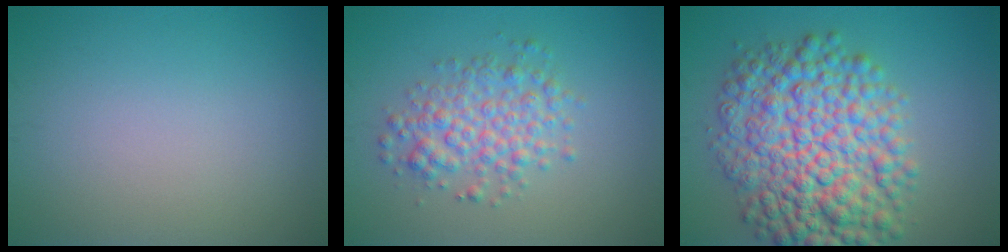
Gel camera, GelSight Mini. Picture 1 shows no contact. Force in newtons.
{"total": 4.0, "press": 4.0, "slide": 0.1}
{"total": 10.8, "press": 10.8, "slide": 0.1}